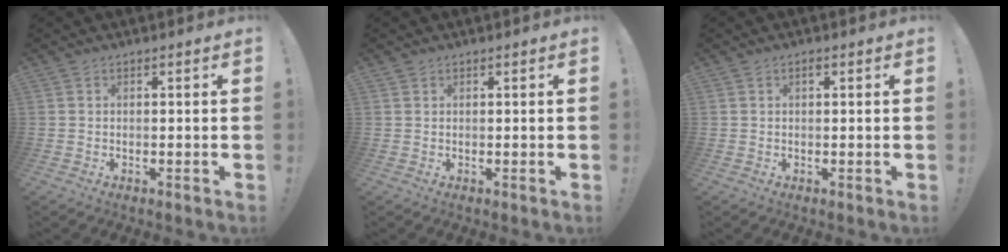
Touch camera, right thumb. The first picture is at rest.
{"total": 0.7, "force": [0.6, 0.3, 0.0], "torque": [0.002, -0.002, 0.011]}
{"total": 0.9, "force": [0.4, 0.5, 0.6], "torque": [-0.011, 0.002, 0.007]}